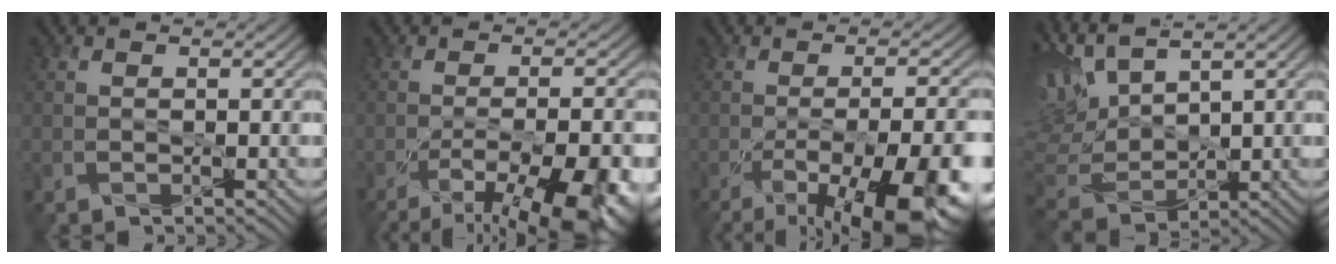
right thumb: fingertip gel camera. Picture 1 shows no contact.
{"total": 13.8, "force": [-8.6, 4.1, 10.0], "torque": [-0.147, -0.016, -0.105]}
{"total": 15.9, "force": [-8.5, 4.8, 12.6], "torque": [-0.175, -0.024, -0.115]}
{"total": 9.9, "force": [6.1, 3.7, 6.9], "torque": [-0.193, 0.019, 0.124]}